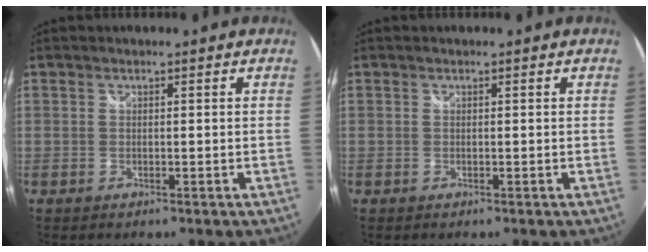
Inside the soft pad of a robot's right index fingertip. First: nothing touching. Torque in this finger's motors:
{"motor_torque": [0.14, 0.17, -0.01, 0.00]}